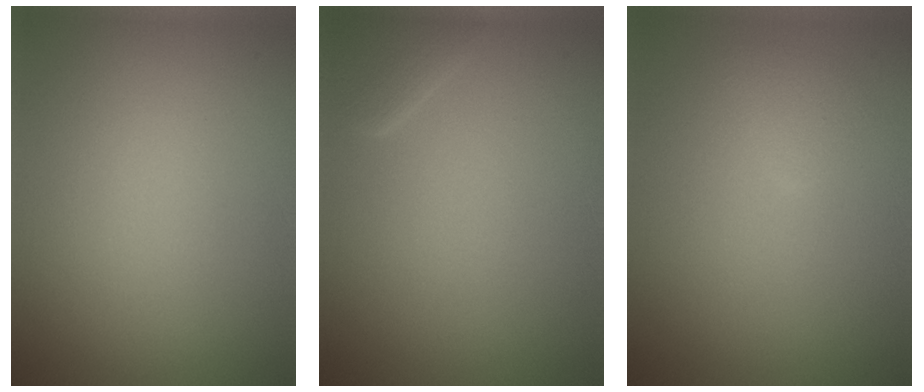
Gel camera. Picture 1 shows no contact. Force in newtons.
{"total": 1.9, "press": 1.9, "slide": 0.1}
{"total": 1.1, "press": 1.1, "slide": 0.1}